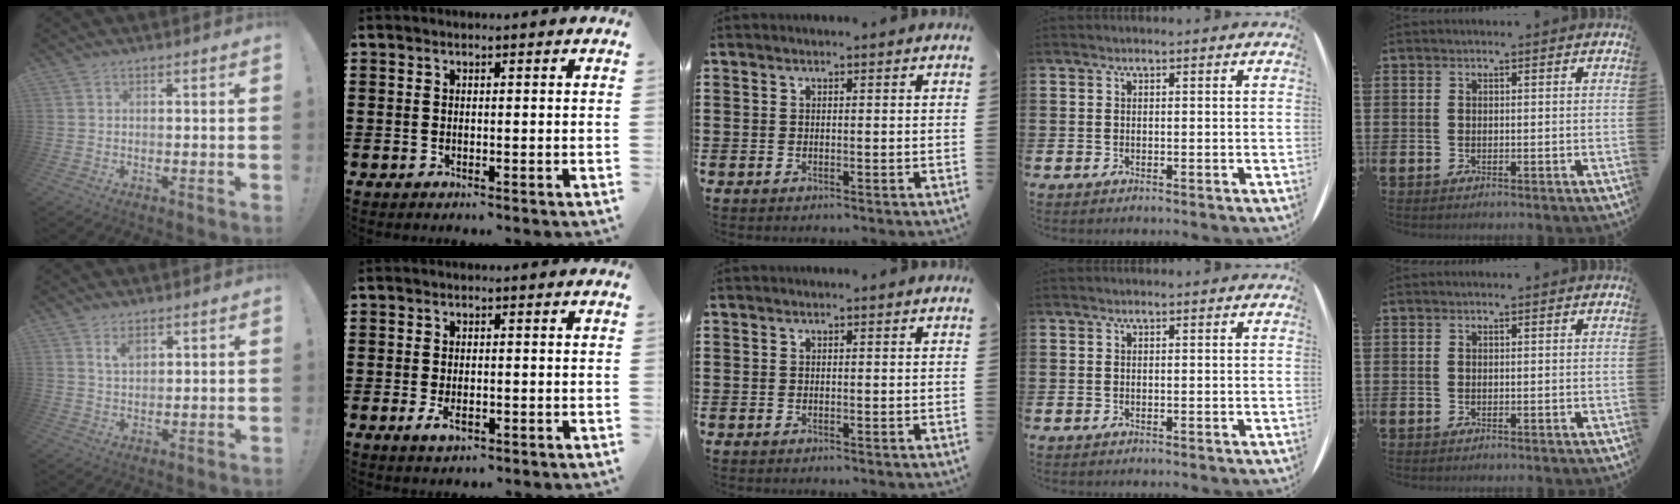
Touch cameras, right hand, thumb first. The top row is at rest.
{"thumb": {"total": 3.9, "force": [2.3, 2.1, 2.4], "torque": [-0.030, -0.011, 0.038]}, "index": {"total": 2.3, "force": [-0.7, 0.8, 2.0], "torque": [-0.047, -0.008, -0.013]}}